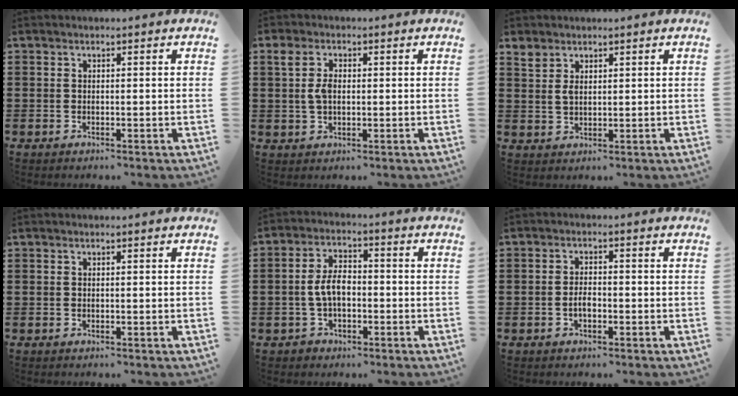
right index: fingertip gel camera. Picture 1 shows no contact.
{"total": 3.8, "force": [0.5, 2.3, 2.9], "torque": [-0.072, 0.011, 0.004]}
{"total": 2.2, "force": [1.6, 1.2, 1.0], "torque": [-0.025, 0.004, 0.030]}
{"total": 0.0}
{"total": 5.6, "force": [-1.0, 3.4, 4.3], "torque": [-0.101, 0.004, -0.025]}
{"total": 2.2, "force": [-0.8, 1.0, 1.8], "torque": [-0.034, 0.004, -0.016]}